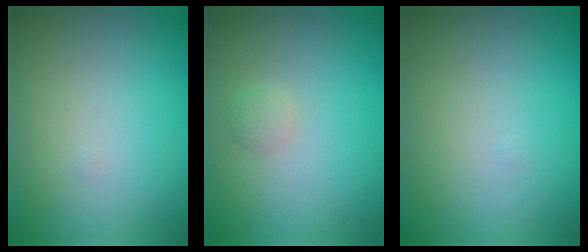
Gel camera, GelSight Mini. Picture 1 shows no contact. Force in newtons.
{"total": 0.9, "press": 0.9, "slide": 0.1}
{"total": 0.0}